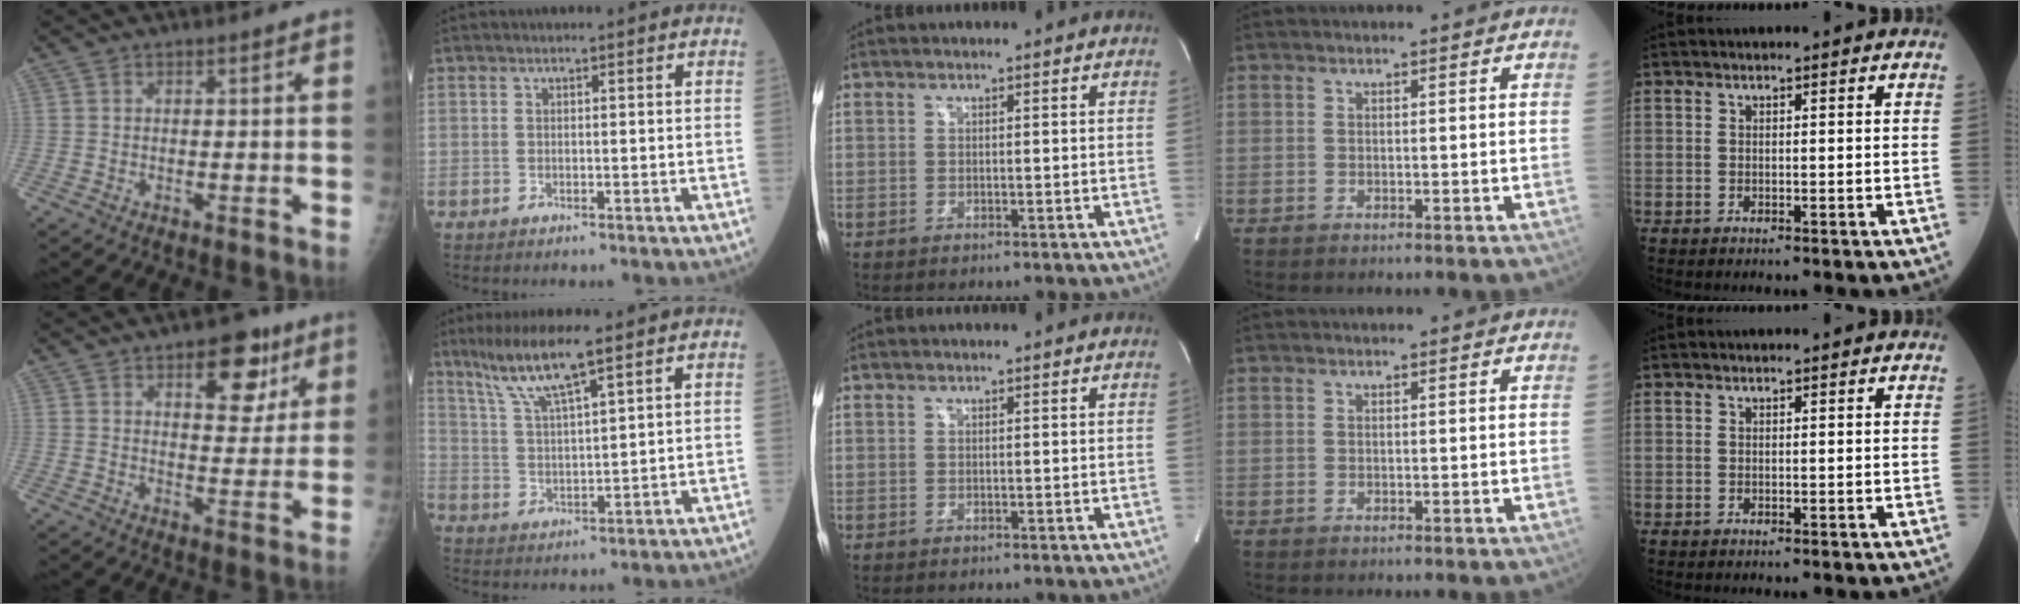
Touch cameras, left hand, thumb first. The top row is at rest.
{"thumb": {"total": 10.3, "force": [5.3, 5.5, 7.0], "torque": [-0.055, -0.022, 0.070]}, "index": {"total": 8.2, "force": [5.8, 0.0, 5.8], "torque": [-0.118, 0.006, 0.113]}}